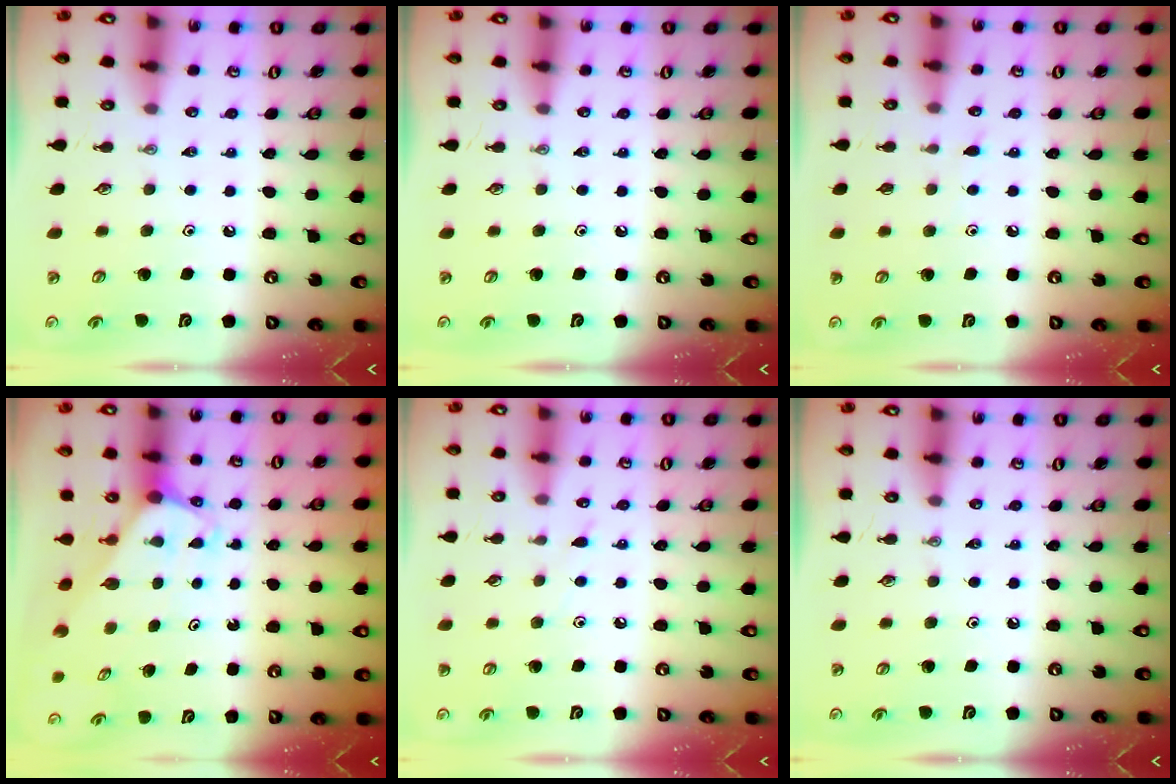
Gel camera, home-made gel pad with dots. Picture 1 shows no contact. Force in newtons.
{"total": 0.0}
{"total": 5.2, "press": 5.1, "slide": 0.4}
{"total": 2.1, "press": 2.1, "slide": 0.1}
{"total": 3.5, "press": 3.5, "slide": 0.4}
{"total": 0.0}